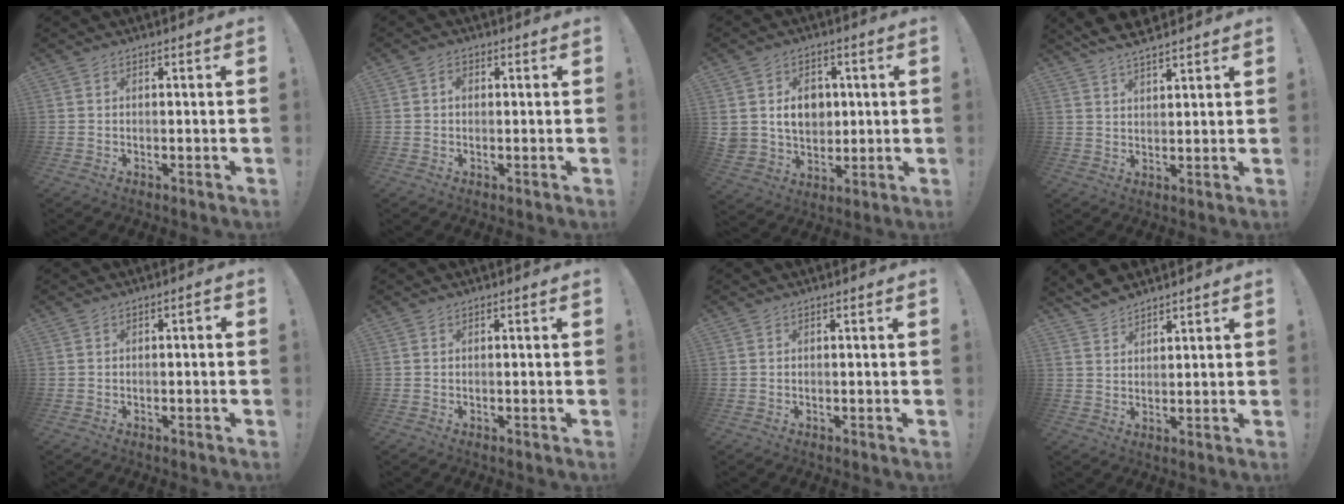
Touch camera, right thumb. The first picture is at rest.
{"total": 1.6, "force": [-0.2, 1.3, 0.9], "torque": [-0.017, 0.006, -0.004]}
{"total": 10.4, "force": [2.6, 8.9, 4.7], "torque": [-0.075, -0.008, 0.055]}
{"total": 5.8, "force": [5.2, 1.5, 2.2], "torque": [-0.038, -0.027, 0.096]}
{"total": 1.1, "force": [-0.9, 0.2, 0.6], "torque": [-0.008, 0.004, -0.016]}
{"total": 0.0}
{"total": 0.0}
{"total": 5.2, "force": [4.7, 1.9, 0.9], "torque": [-0.016, -0.024, 0.089]}